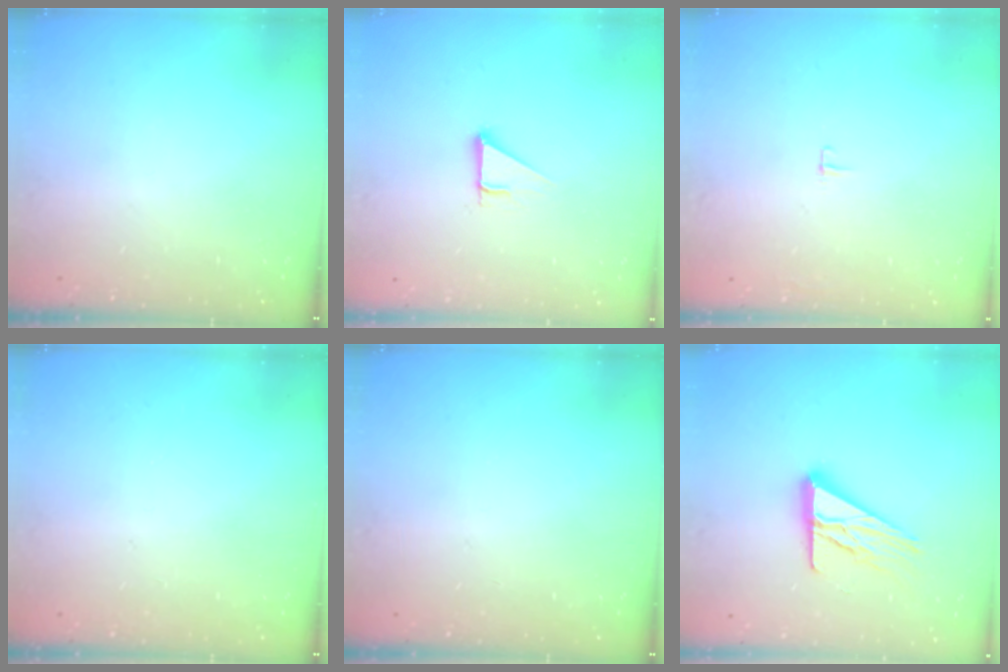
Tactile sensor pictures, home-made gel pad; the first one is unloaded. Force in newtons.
{"total": 2.7, "press": 2.7, "slide": 0.3}
{"total": 3.3, "press": 3.3, "slide": 0.2}
{"total": 0.0}
{"total": 0.0}
{"total": 13.8, "press": 13.8, "slide": 1.1}